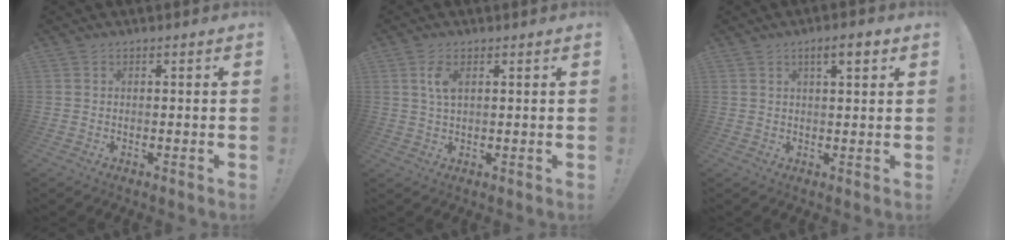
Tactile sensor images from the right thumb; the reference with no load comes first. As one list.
[{"total": 4.6, "force": [1.8, 2.1, 3.7], "torque": [-0.062, -0.004, 0.029]}, {"total": 5.1, "force": [2.6, 1.2, 4.2], "torque": [-0.056, -0.009, 0.037]}]